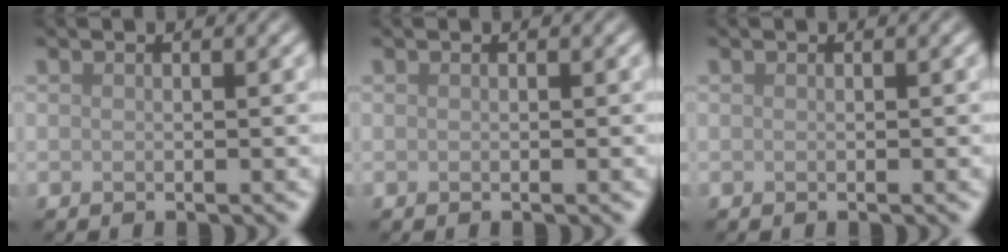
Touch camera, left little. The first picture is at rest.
{"total": 0.0}
{"total": 0.0}